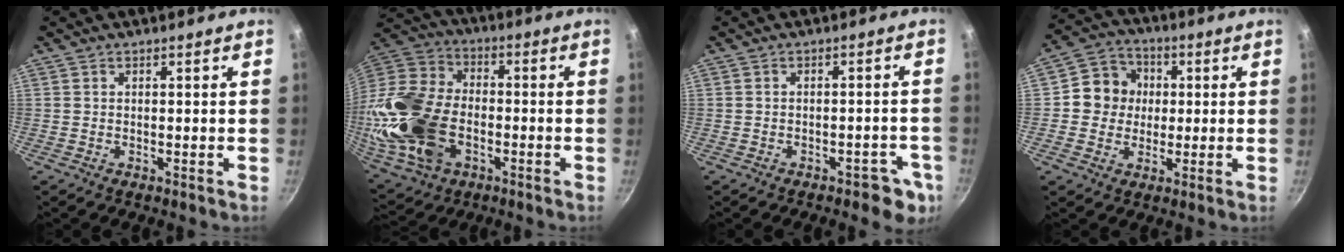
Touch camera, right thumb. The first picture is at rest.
{"total": 23.3, "force": [-5.2, 15.6, 16.5], "torque": [-0.343, 0.026, -0.096]}
{"total": 5.8, "force": [-3.1, 3.2, 3.8], "torque": [-0.010, 0.030, -0.022]}
{"total": 8.9, "force": [0.7, 8.4, 3.1], "torque": [-0.013, 0.015, -0.006]}